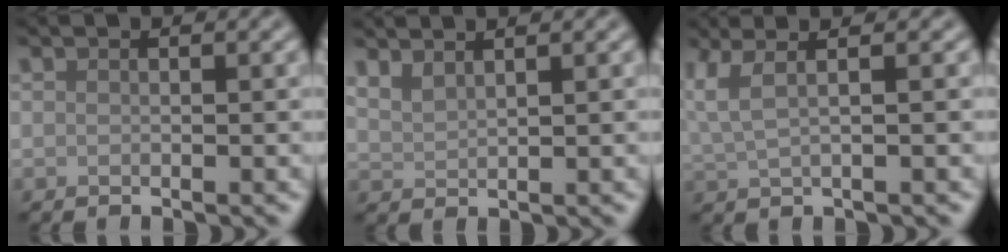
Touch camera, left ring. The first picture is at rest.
{"total": 2.1, "force": [1.8, 0.6, 1.0], "torque": [-0.014, 0.008, 0.032]}
{"total": 3.5, "force": [1.8, 1.1, 2.8], "torque": [-0.055, 0.010, 0.030]}